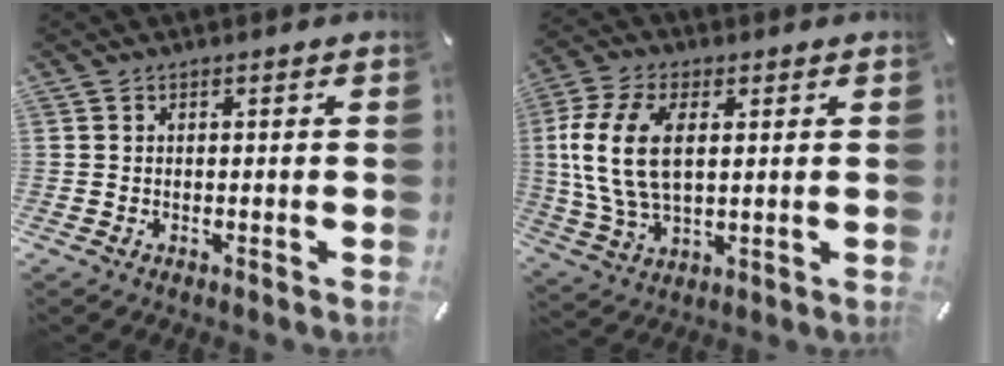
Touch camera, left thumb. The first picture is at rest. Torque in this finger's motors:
{"motor_torque": [0.38, 1.58, 2.35, -0.42, 0.40]}